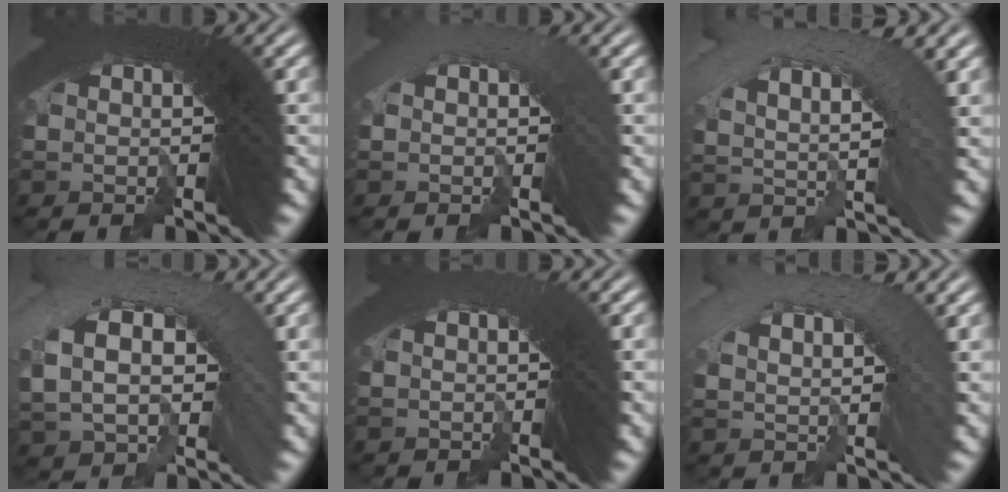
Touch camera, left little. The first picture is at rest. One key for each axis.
{"total": 3.3, "fx": -2.7, "fy": 0.2, "fz": -1.8, "tx": 0.028, "ty": -0.007, "tz": -0.039}
{"total": 5.2, "fx": -1.4, "fy": 4.1, "fz": 2.8, "tx": -0.035, "ty": 0.014, "tz": -0.035}
{"total": 6.4, "fx": -2.8, "fy": 5.6, "fz": 1.5, "tx": -0.061, "ty": -0.015, "tz": -0.041}
{"total": 2.3, "fx": -1.2, "fy": -0.9, "fz": -1.6, "tx": 0.013, "ty": -0.008, "tz": -0.013}
{"total": 3.5, "fx": -1.7, "fy": 3.0, "fz": 0.9, "tx": -0.015, "ty": 0.006, "tz": -0.034}